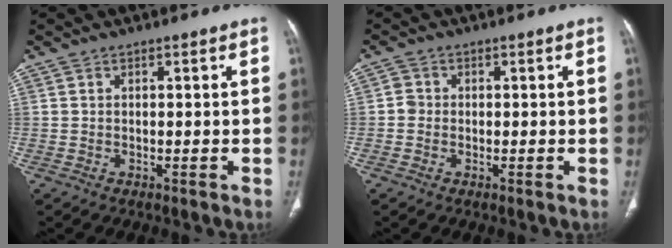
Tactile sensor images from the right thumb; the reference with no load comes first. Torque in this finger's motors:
{"motor_torque": [-0.02, -0.12, 0.41, 0.32, -0.03]}